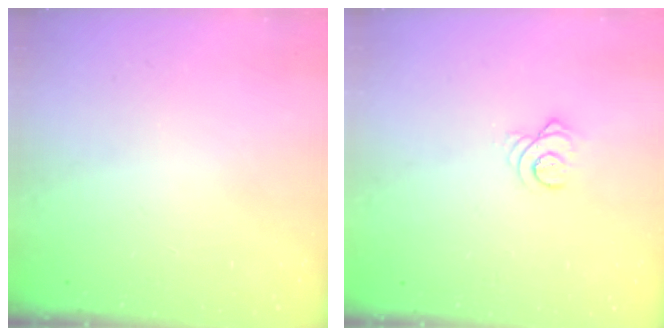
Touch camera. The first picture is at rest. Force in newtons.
{"total": 3.2, "press": 3.2, "slide": 0.1}